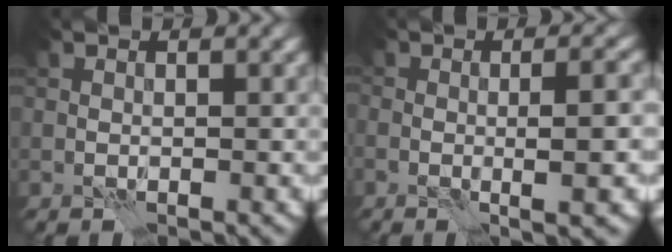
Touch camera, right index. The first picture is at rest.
{"total": 3.9, "force": [-0.5, 1.0, 3.7], "torque": [-0.044, 0.004, -0.009]}